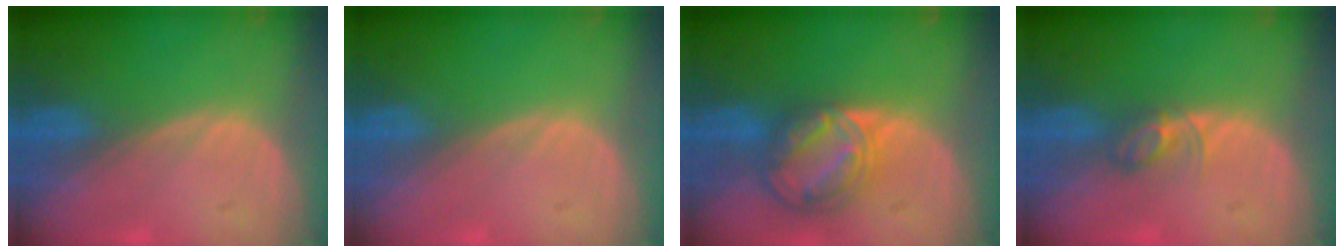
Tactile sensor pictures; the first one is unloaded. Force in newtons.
{"total": 0.0}
{"total": 8.5, "press": 7.2, "slide": 4.6}
{"total": 2.8, "press": 2.8, "slide": 0.4}